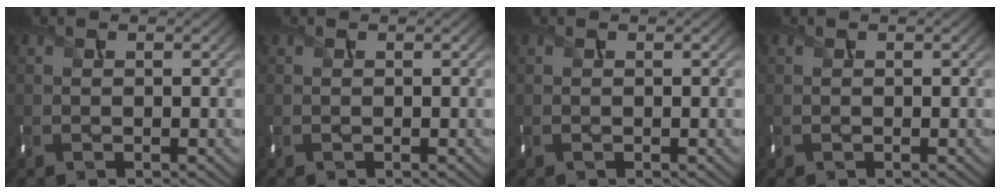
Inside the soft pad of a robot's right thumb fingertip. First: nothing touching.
{"total": 0.0}
{"total": 0.0}
{"total": 0.0}